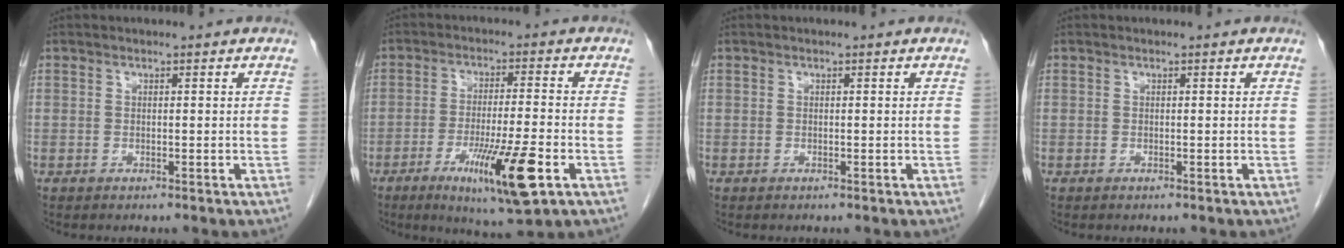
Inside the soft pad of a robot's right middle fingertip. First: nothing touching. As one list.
[{"total": 11.7, "force": [-5.0, 0.7, 10.6], "torque": [-0.181, -0.030, -0.077]}, {"total": 0.0}, {"total": 0.0}]